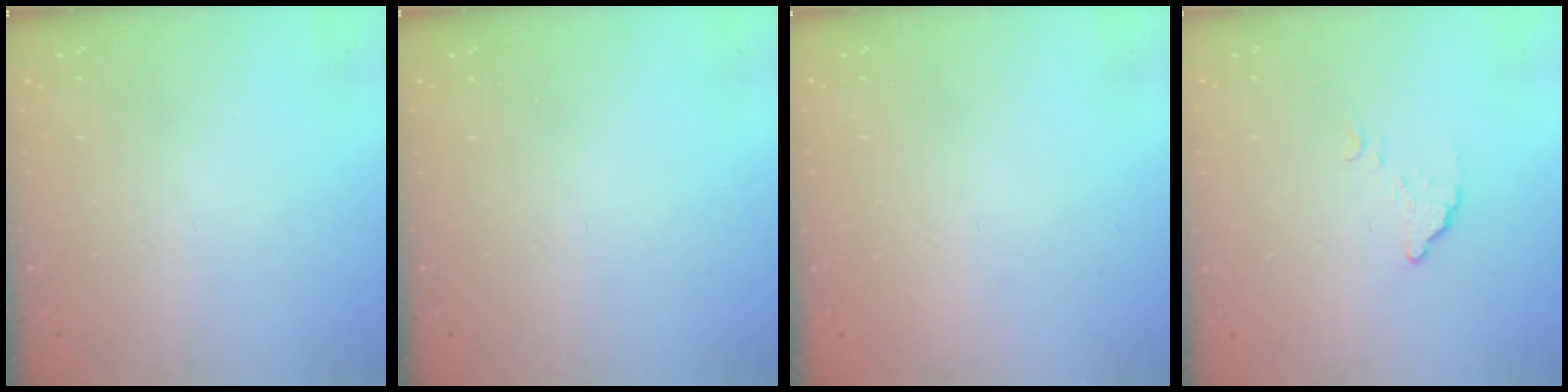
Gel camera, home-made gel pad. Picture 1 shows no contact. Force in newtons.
{"total": 0.0}
{"total": 2.1, "press": 2.1, "slide": 0.1}
{"total": 4.6, "press": 4.6, "slide": 0.1}